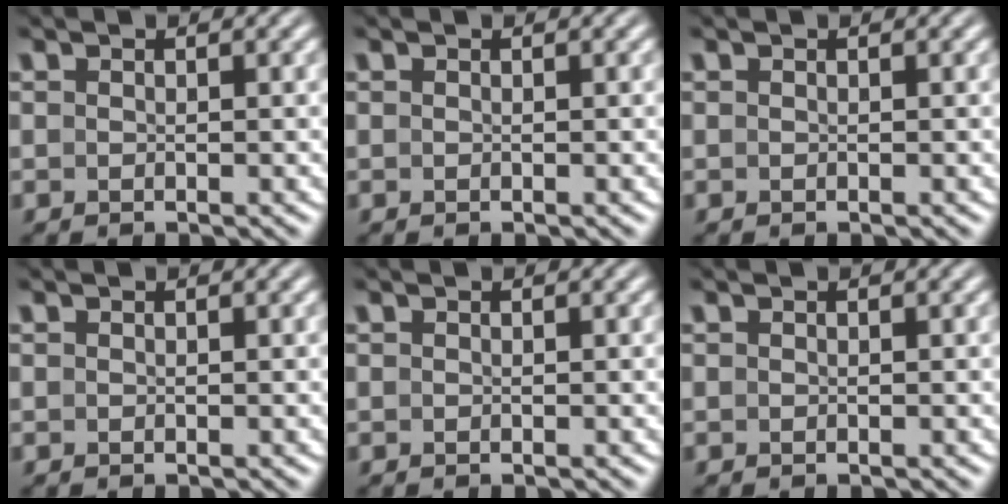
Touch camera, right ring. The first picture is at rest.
{"total": 0.0}
{"total": 0.0}
{"total": 0.0}
{"total": 0.0}
{"total": 0.0}